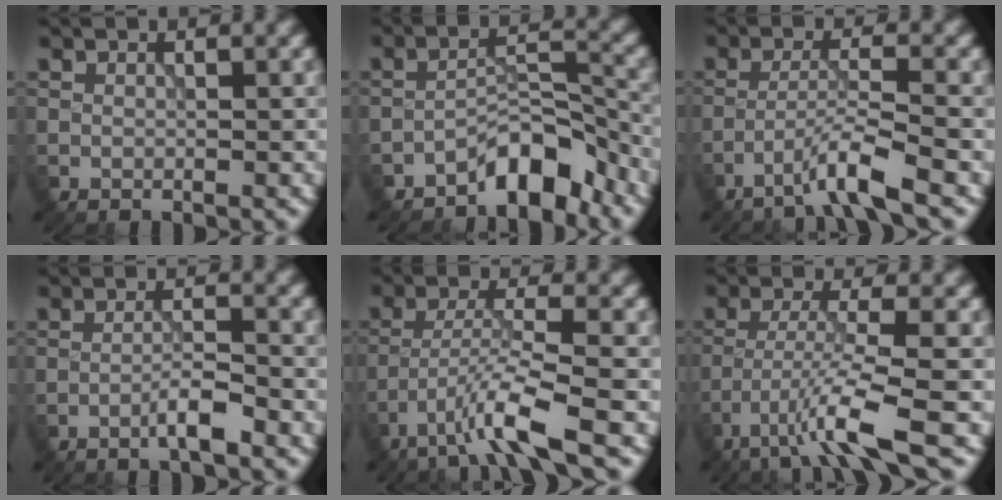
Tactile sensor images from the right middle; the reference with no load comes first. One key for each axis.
{"total": 4.7, "fx": -3.7, "fy": 1.3, "fz": 2.5, "tx": -0.028, "ty": 0.018, "tz": -0.067}
{"total": 3.8, "fx": -2.5, "fy": -0.2, "fz": 2.8, "tx": -0.046, "ty": 0.012, "tz": -0.061}
{"total": 2.4, "fx": -1.4, "fy": 0.1, "fz": 1.9, "tx": -0.032, "ty": 0.009, "tz": -0.030}
{"total": 5.0, "fx": -3.1, "fy": 0.2, "fz": 4.0, "tx": -0.073, "ty": 0.005, "tz": -0.070}
{"total": 5.2, "fx": -3.0, "fy": 0.1, "fz": 4.3, "tx": -0.082, "ty": -0.001, "tz": -0.066}